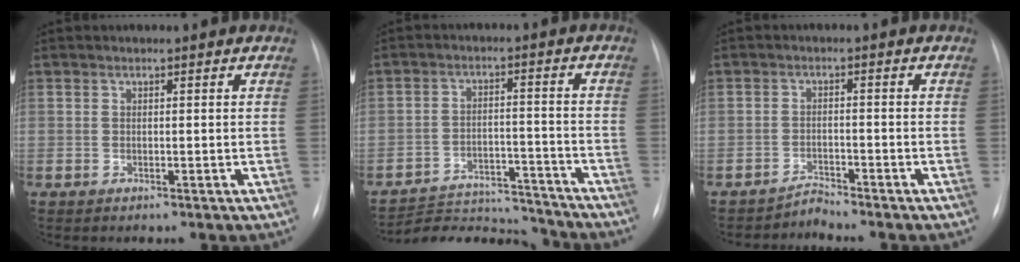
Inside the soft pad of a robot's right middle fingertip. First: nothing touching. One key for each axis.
{"total": 13.6, "fx": -13.4, "fy": 2.0, "fz": 1.3, "tx": -0.017, "ty": 0.016, "tz": -0.198}
{"total": 2.3, "fx": -2.0, "fy": -0.5, "fz": -0.8, "tx": 0.024, "ty": -0.010, "tz": -0.034}